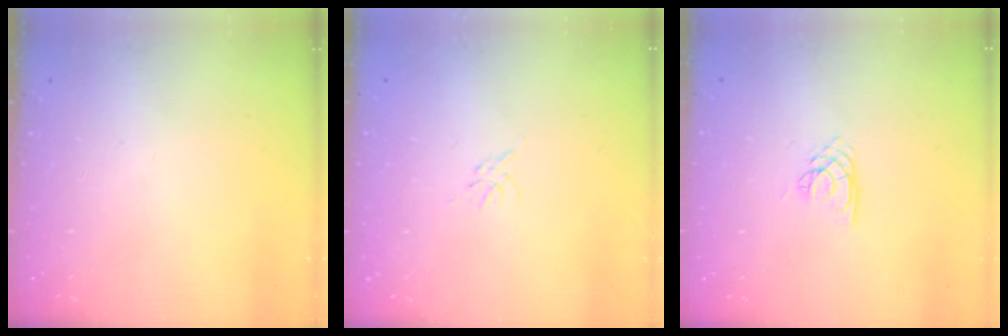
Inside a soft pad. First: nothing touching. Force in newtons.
{"total": 0.0}
{"total": 2.1, "press": 2.1, "slide": 0.1}